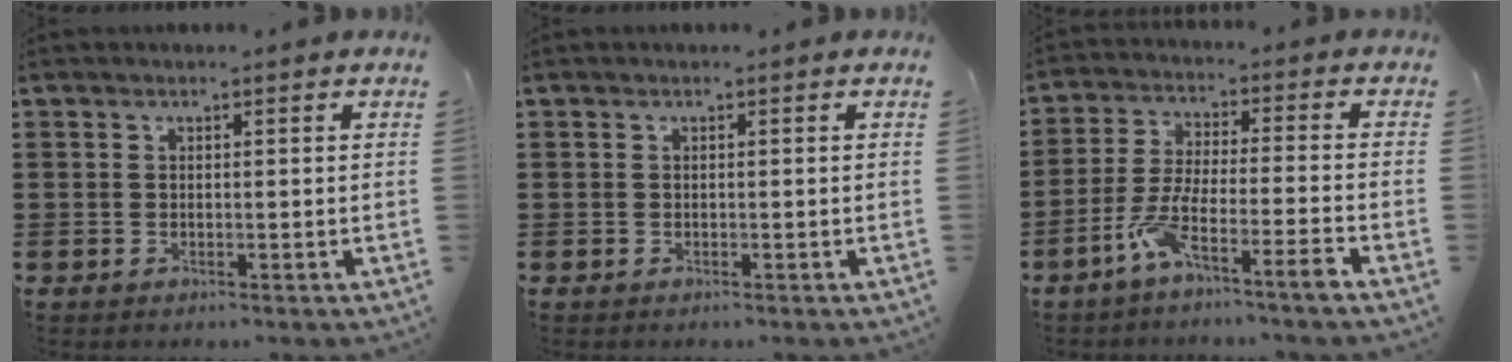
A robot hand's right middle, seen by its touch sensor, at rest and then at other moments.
{"total": 0.0}
{"total": 7.1, "force": [-5.3, 0.2, 4.8], "torque": [-0.098, -0.002, -0.101]}